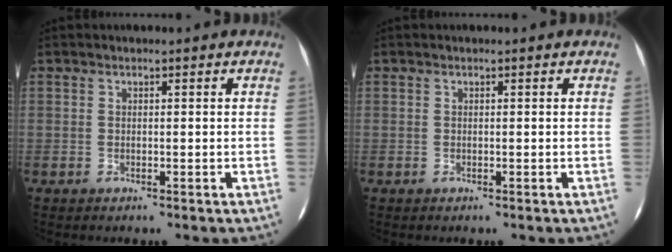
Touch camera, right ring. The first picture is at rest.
{"total": 0.0}